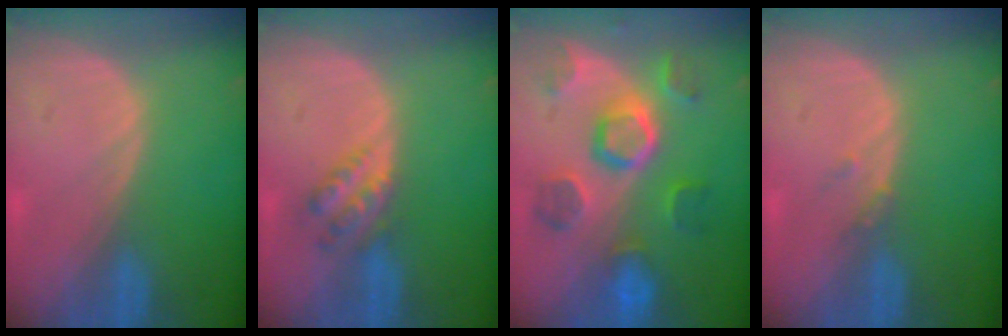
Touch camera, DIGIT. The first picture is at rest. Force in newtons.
{"total": 4.5, "press": 4.0, "slide": 2.0}
{"total": 9.4, "press": 9.0, "slide": 2.7}
{"total": 1.3, "press": 1.1, "slide": 0.7}